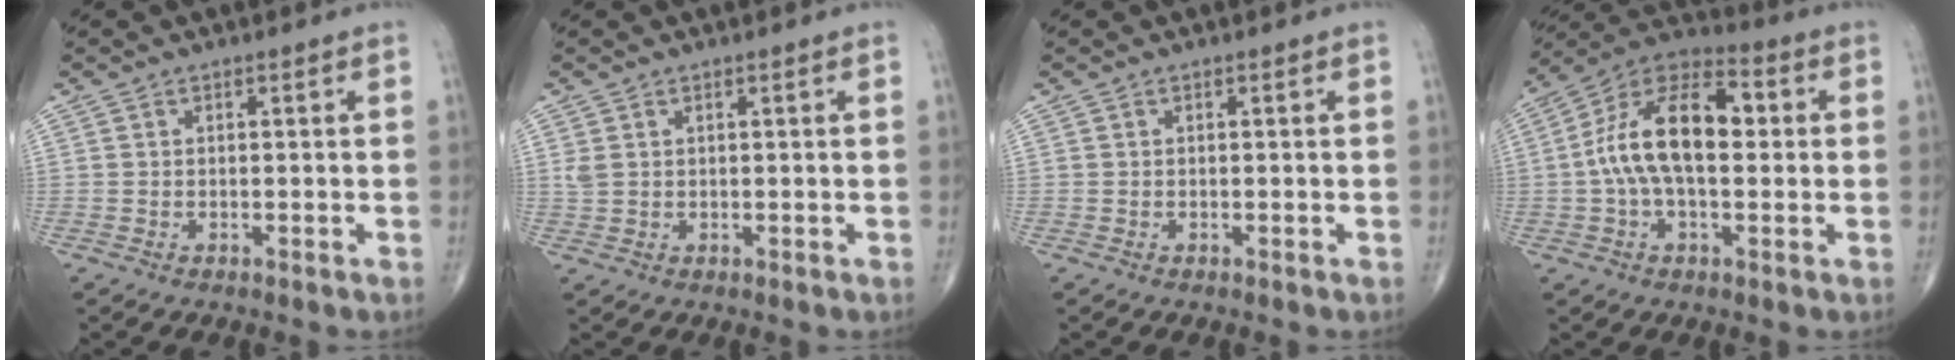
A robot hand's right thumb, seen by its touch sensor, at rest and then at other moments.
{"total": 1.8, "force": [0.7, 1.2, 1.1], "torque": [-0.028, 0.006, 0.022]}
{"total": 0.0}
{"total": 16.2, "force": [1.1, 8.5, 13.8], "torque": [-0.243, 0.040, 0.009]}